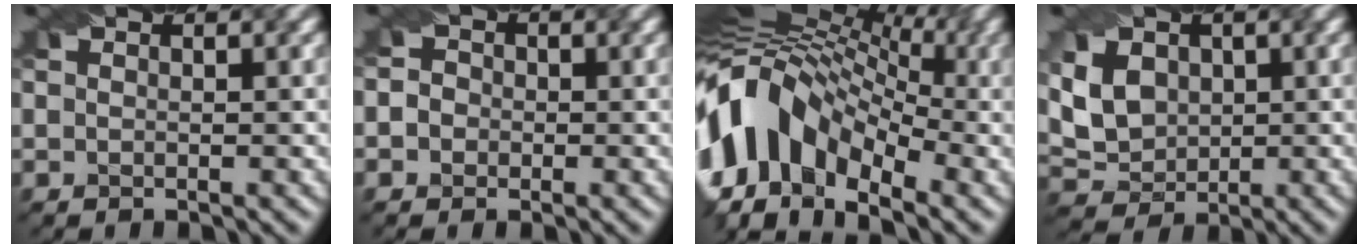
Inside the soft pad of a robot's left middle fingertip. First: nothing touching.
{"total": 2.8, "force": [0.1, 2.5, 1.3], "torque": [-0.001, 0.025, -0.026]}
{"total": 13.9, "force": [-1.6, 9.6, 10.0], "torque": [-0.202, 0.030, -0.038]}
{"total": 4.7, "force": [0.9, 3.7, 2.7], "torque": [-0.071, 0.008, 0.017]}